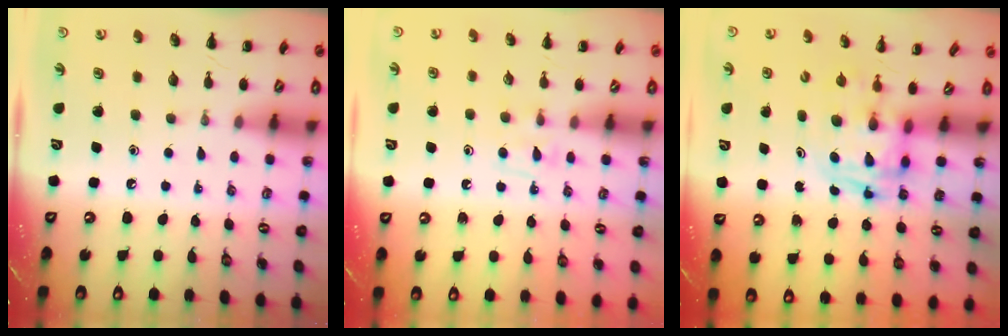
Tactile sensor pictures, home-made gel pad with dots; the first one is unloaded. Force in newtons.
{"total": 4.8, "press": 4.5, "slide": 1.7}
{"total": 2.7, "press": 2.6, "slide": 0.5}